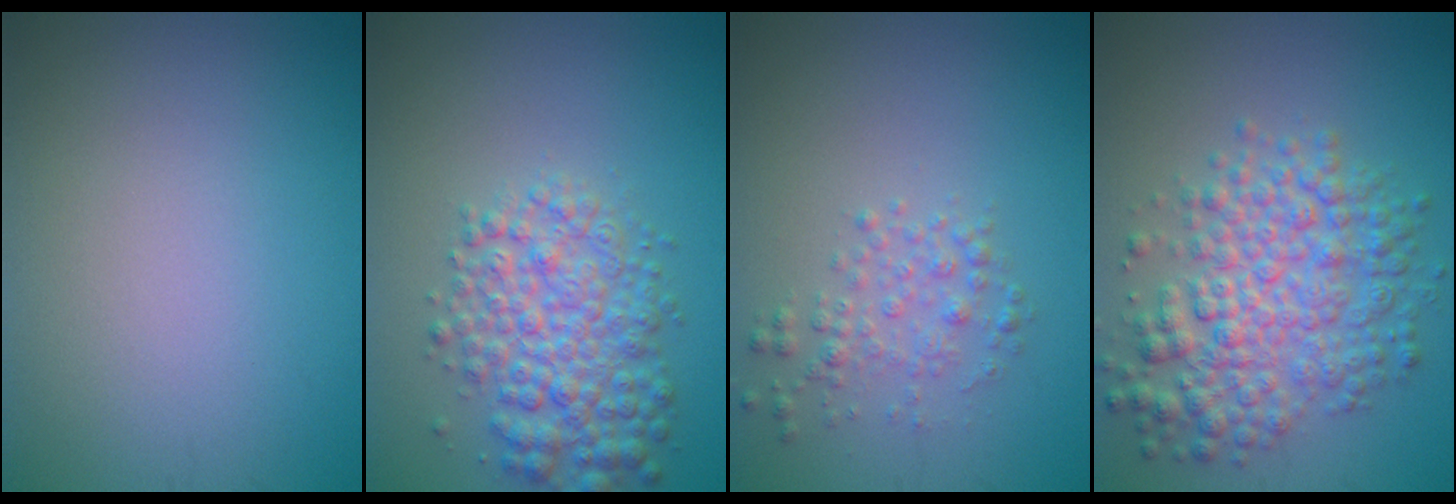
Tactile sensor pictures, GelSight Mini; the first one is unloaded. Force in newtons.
{"total": 5.2, "press": 5.2, "slide": 0.2}
{"total": 1.9, "press": 1.9, "slide": 0.0}
{"total": 6.3, "press": 6.3, "slide": 0.1}